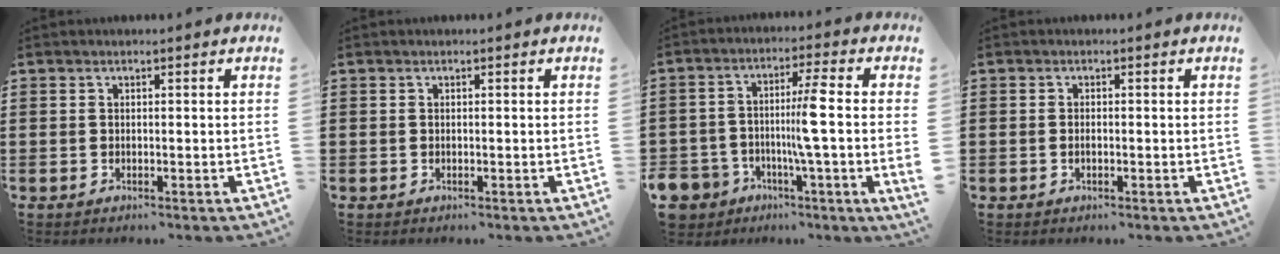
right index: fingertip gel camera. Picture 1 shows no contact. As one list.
[{"total": 0.0}, {"total": 6.2, "force": [-2.2, 1.0, 5.7], "torque": [-0.116, -0.003, -0.047]}, {"total": 0.9, "force": [-0.2, 0.4, 0.8], "torque": [-0.016, -0.001, -0.003]}]